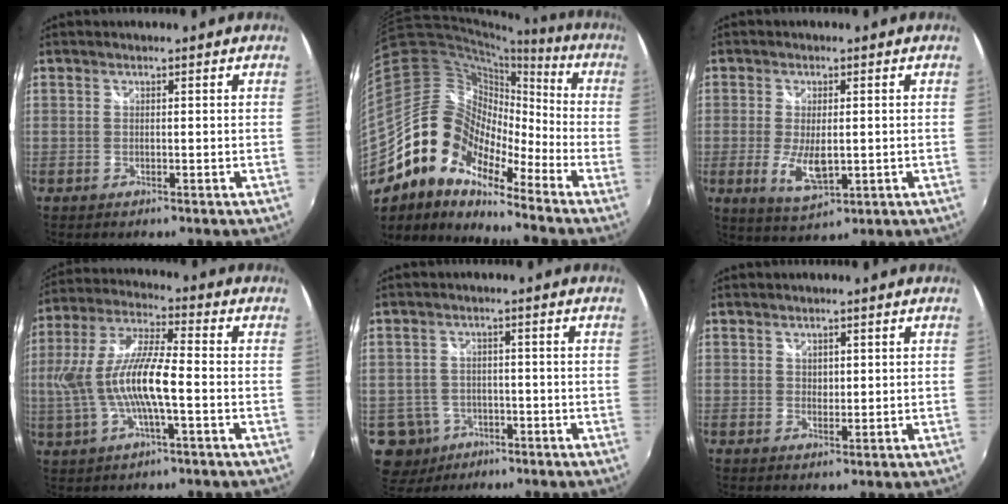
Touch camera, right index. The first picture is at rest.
{"total": 14.1, "force": [-9.6, 7.5, 7.2], "torque": [-0.117, 0.008, -0.204]}
{"total": 6.8, "force": [-1.0, 2.9, 6.0], "torque": [-0.119, -0.016, -0.015]}
{"total": 14.0, "force": [-2.2, 3.0, 13.5], "torque": [-0.266, -0.001, -0.038]}
{"total": 6.9, "force": [-3.0, 6.0, 1.6], "torque": [-0.054, 0.012, -0.039]}
{"total": 1.6, "force": [0.9, 1.2, 0.5], "torque": [-0.002, 0.002, 0.016]}